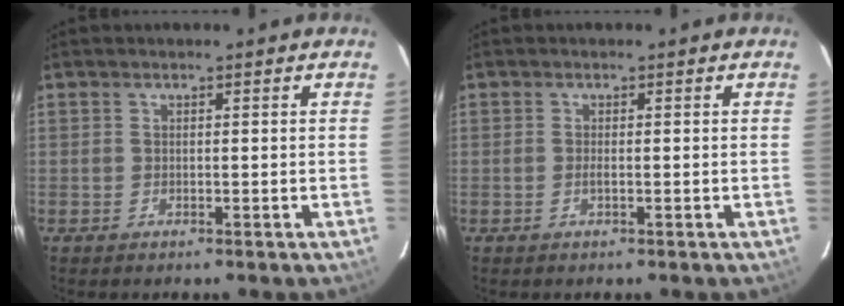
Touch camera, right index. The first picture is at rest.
{"total": 0.9, "force": [-0.2, 0.1, 0.8], "torque": [-0.017, 0.000, -0.005]}